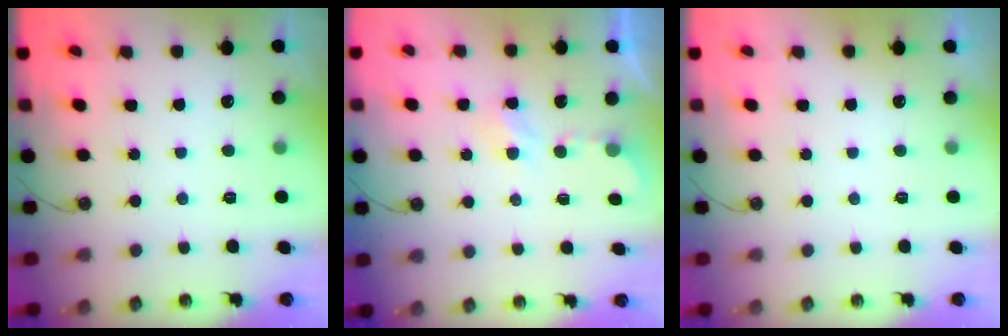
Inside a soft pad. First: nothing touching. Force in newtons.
{"total": 3.6, "press": 3.5, "slide": 0.6}
{"total": 0.0}